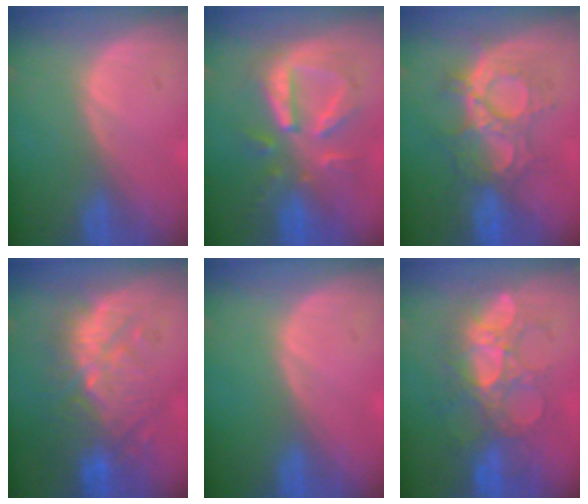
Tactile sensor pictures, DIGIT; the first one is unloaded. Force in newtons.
{"total": 9.0, "press": 8.6, "slide": 2.4}
{"total": 8.7, "press": 8.5, "slide": 1.9}
{"total": 9.9, "press": 9.5, "slide": 2.5}
{"total": 0.0}
{"total": 8.8, "press": 8.7, "slide": 1.5}